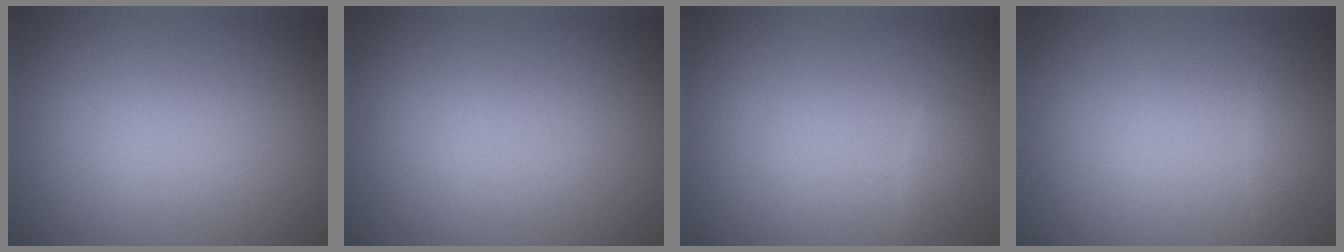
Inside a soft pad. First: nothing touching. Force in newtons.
{"total": 0.0}
{"total": 0.8, "press": 0.8, "slide": 0.1}
{"total": 0.6, "press": 0.6, "slide": 0.0}